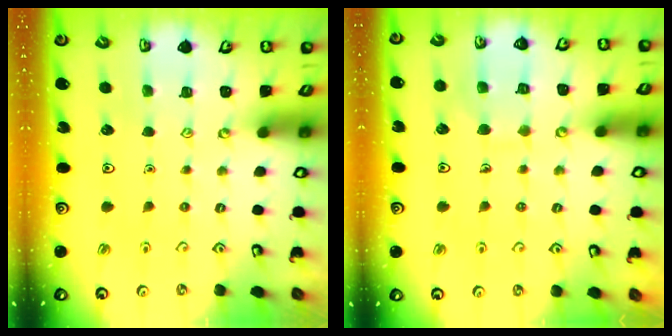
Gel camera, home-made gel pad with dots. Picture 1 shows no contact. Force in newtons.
{"total": 7.4, "press": 7.3, "slide": 0.5}